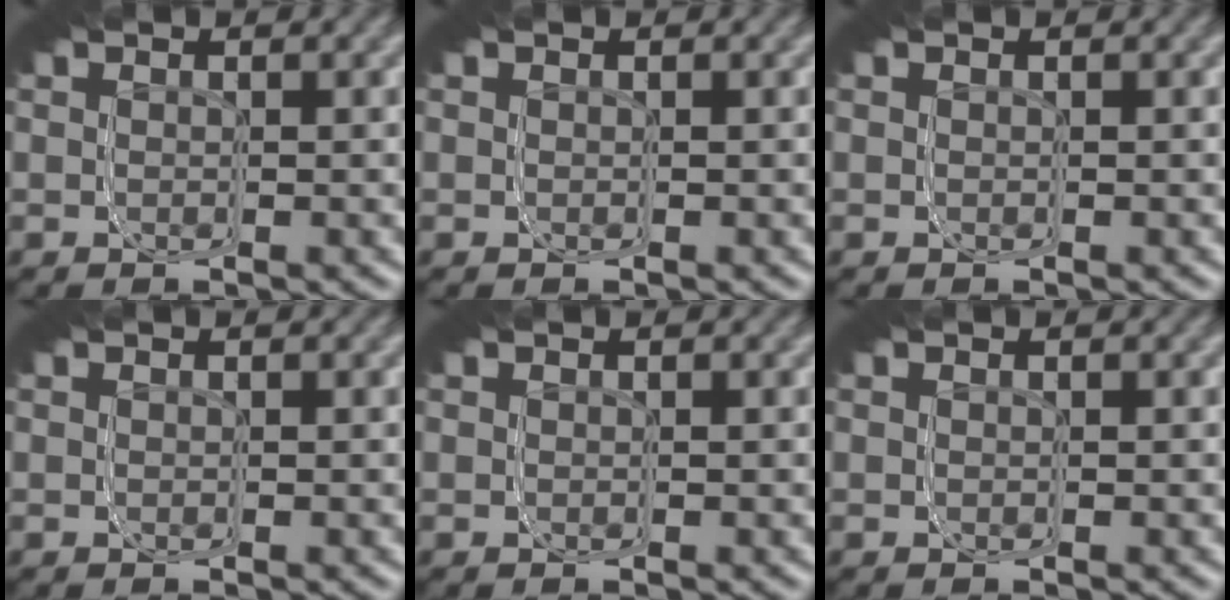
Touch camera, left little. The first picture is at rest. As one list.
[{"total": 0.0}, {"total": 0.0}, {"total": 0.0}, {"total": 0.0}, {"total": 0.0}]